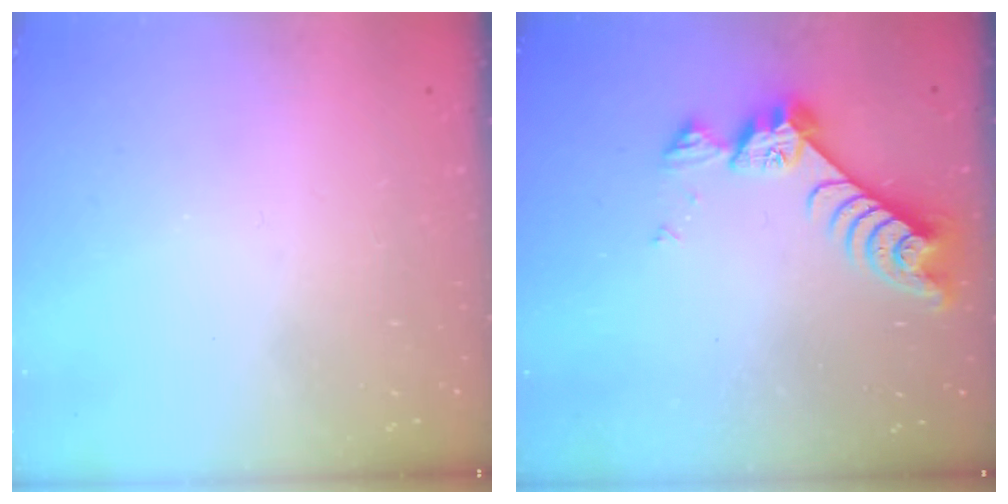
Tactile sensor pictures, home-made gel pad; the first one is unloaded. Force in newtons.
{"total": 8.8, "press": 8.8, "slide": 0.8}